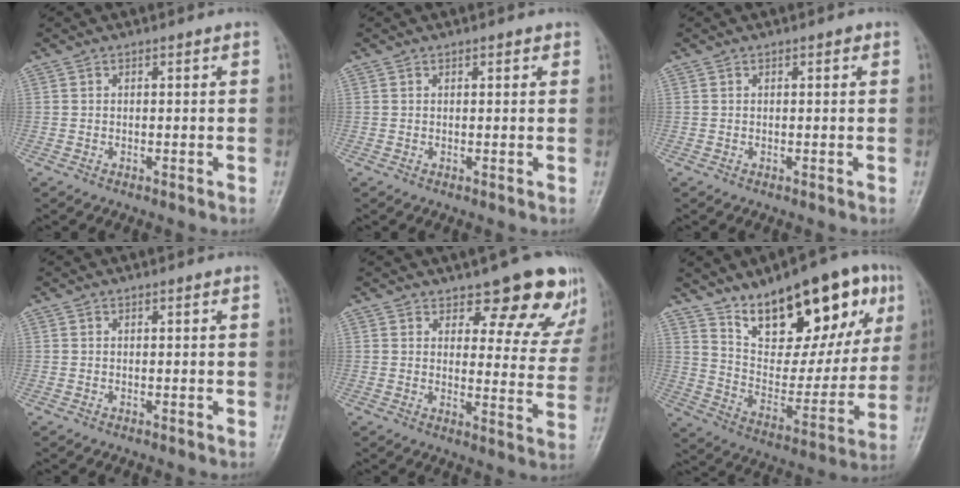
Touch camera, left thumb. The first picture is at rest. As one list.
[{"total": 1.2, "force": [0.7, 0.6, 0.7], "torque": [-0.003, -0.001, 0.006]}, {"total": 0.7, "force": [0.3, 0.3, 0.5], "torque": [-0.004, 0.000, 0.002]}, {"total": 0.0}, {"total": 13.5, "force": [10.2, 5.6, 6.8], "torque": [-0.023, -0.065, 0.109]}, {"total": 24.4, "force": [13.6, 10.6, 17.3], "torque": [-0.202, -0.042, 0.223]}]